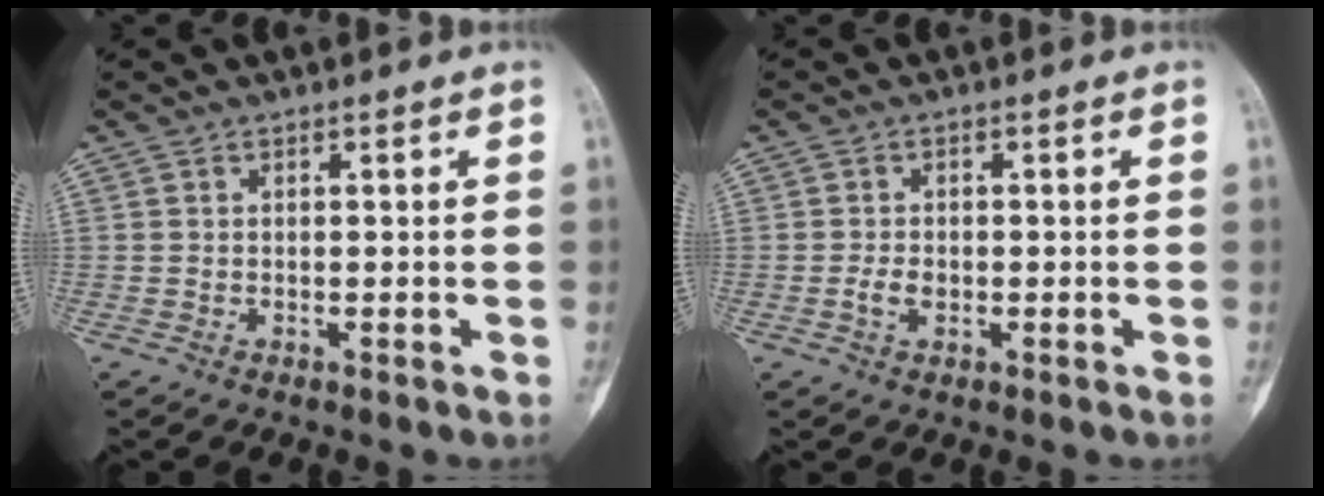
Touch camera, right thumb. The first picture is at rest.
{"total": 2.3, "force": [-0.5, 1.5, 1.6], "torque": [-0.031, 0.004, -0.010]}